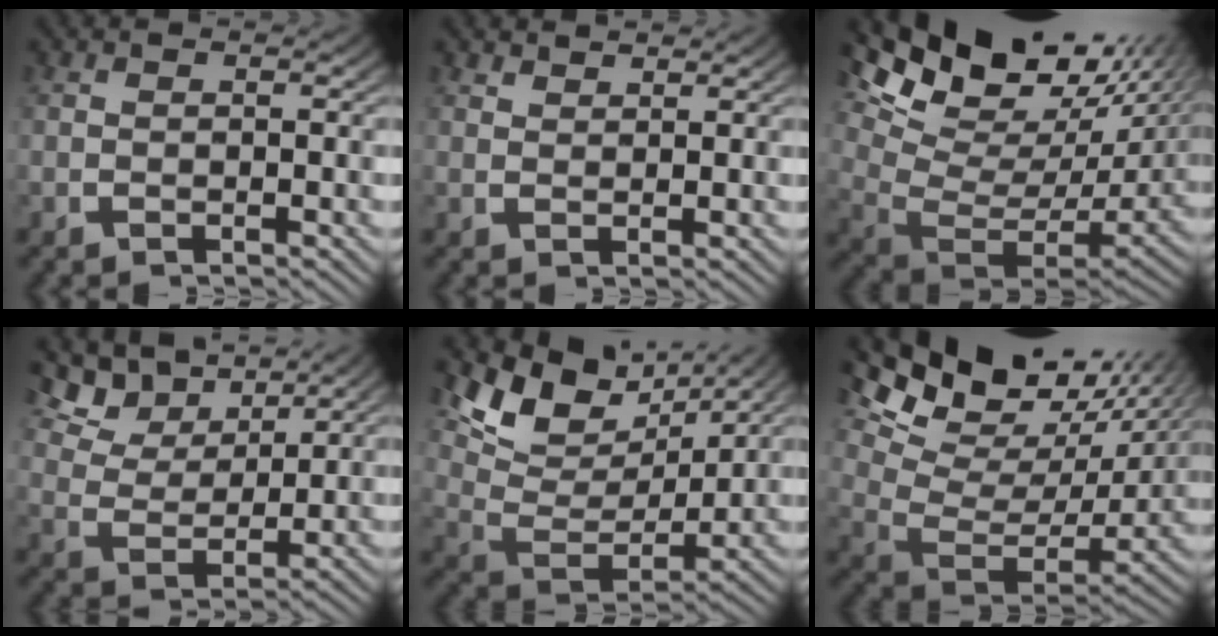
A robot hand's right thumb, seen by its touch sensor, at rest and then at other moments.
{"total": 1.8, "force": [1.8, 0.2, 0.1], "torque": [0.006, -0.001, 0.036]}
{"total": 15.4, "force": [4.4, 9.8, 10.9], "torque": [-0.185, -0.010, 0.066]}
{"total": 6.0, "force": [4.0, 3.1, 3.2], "torque": [-0.063, 0.000, 0.070]}
{"total": 8.4, "force": [3.8, 4.6, 5.9], "torque": [-0.125, -0.003, 0.064]}
{"total": 11.9, "force": [4.9, 6.6, 8.5], "torque": [-0.143, 0.000, 0.076]}